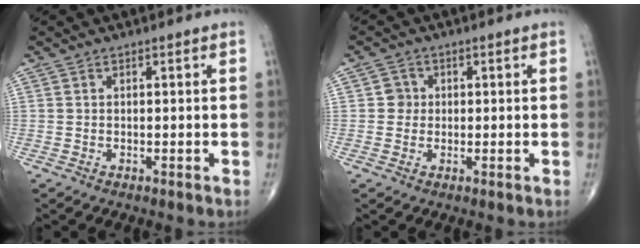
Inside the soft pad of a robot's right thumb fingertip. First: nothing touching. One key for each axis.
{"total": 2.4, "fx": 0.2, "fy": 2.4, "fz": 0.5, "tx": 0.009, "ty": 0.005, "tz": -0.003}